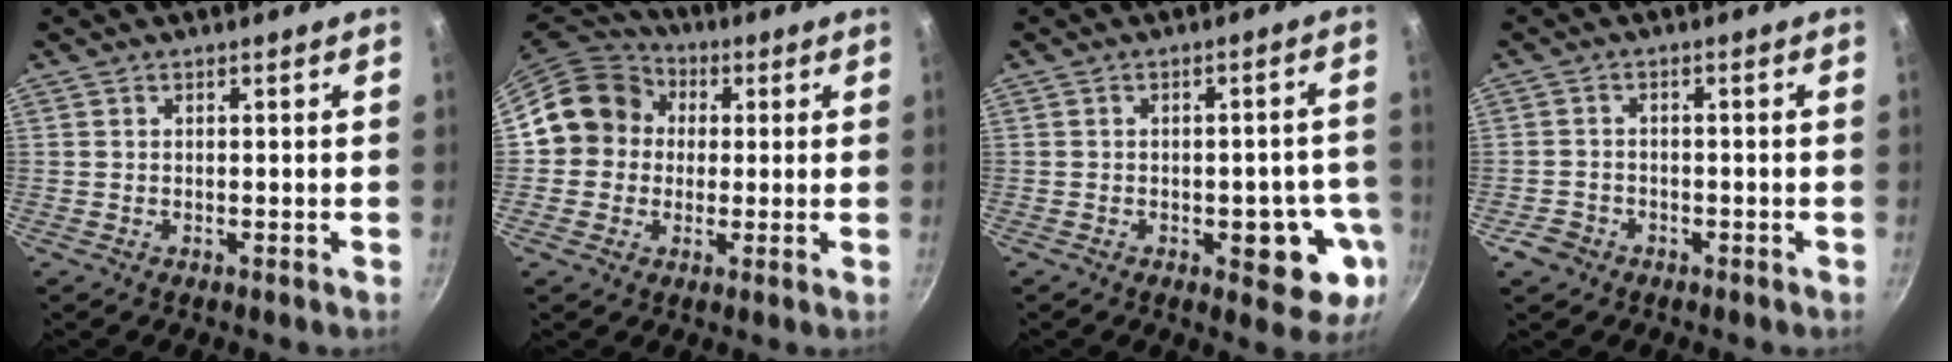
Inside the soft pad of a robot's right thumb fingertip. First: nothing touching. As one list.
[{"total": 11.7, "force": [1.4, 10.7, 4.6], "torque": [-0.043, 0.025, 0.005]}, {"total": 10.2, "force": [-3.1, 5.0, 8.3], "torque": [-0.055, 0.013, -0.036]}, {"total": 3.4, "force": [-2.0, 2.6, 0.9], "torque": [-0.012, 0.027, -0.030]}]